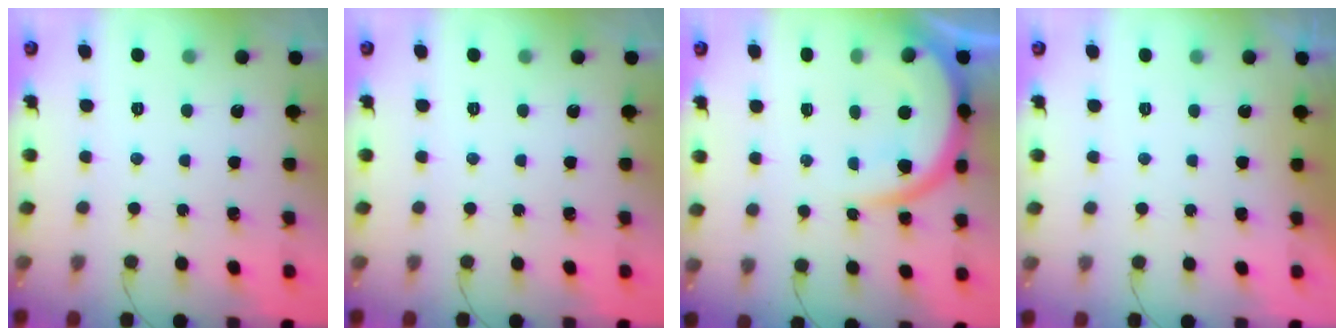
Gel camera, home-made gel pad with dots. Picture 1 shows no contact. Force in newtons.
{"total": 0.0}
{"total": 11.0, "press": 10.9, "slide": 1.2}
{"total": 1.1, "press": 1.0, "slide": 0.5}